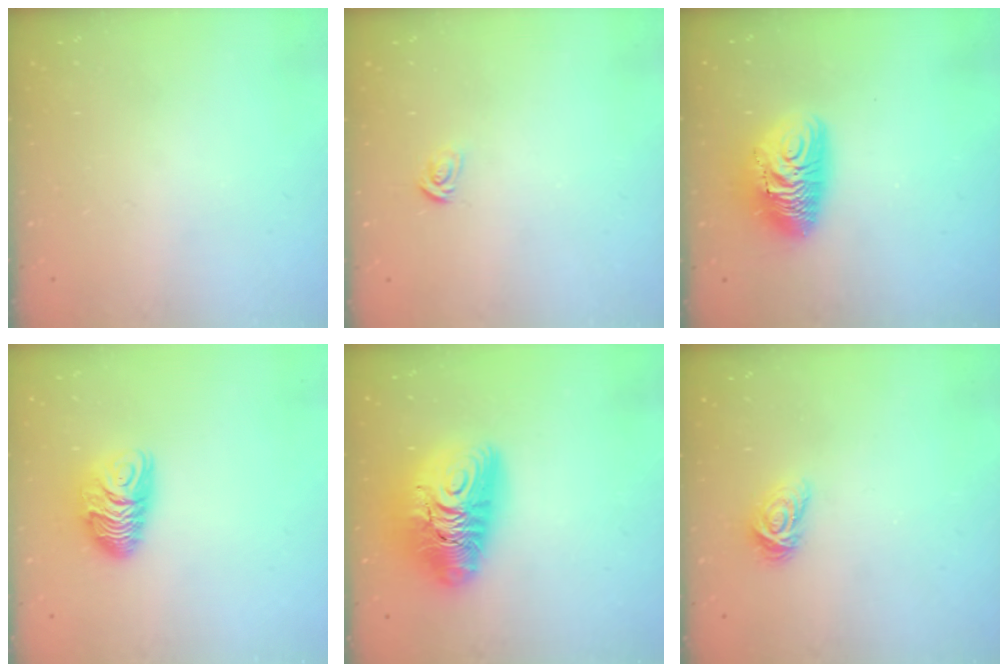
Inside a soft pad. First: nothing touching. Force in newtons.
{"total": 2.6, "press": 2.6, "slide": 0.2}
{"total": 11.9, "press": 11.9, "slide": 0.9}
{"total": 9.3, "press": 9.3, "slide": 0.7}
{"total": 17.9, "press": 17.8, "slide": 1.8}
{"total": 4.5, "press": 4.4, "slide": 0.7}